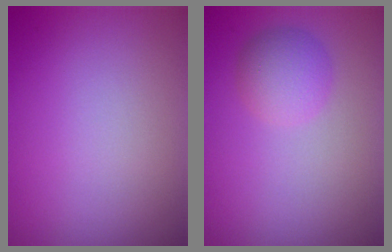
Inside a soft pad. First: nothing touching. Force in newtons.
{"total": 2.6, "press": 2.6, "slide": 0.1}